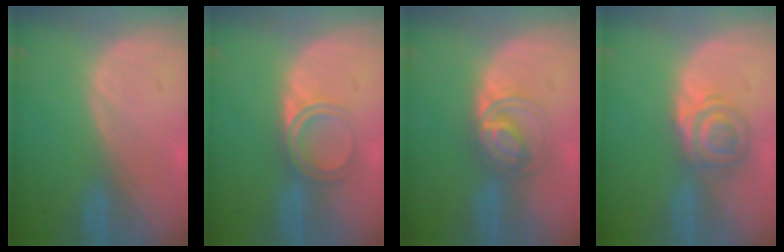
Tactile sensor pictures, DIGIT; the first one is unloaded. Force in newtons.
{"total": 4.7, "press": 4.2, "slide": 2.1}
{"total": 6.0, "press": 5.6, "slide": 2.1}
{"total": 6.0, "press": 5.5, "slide": 2.2}